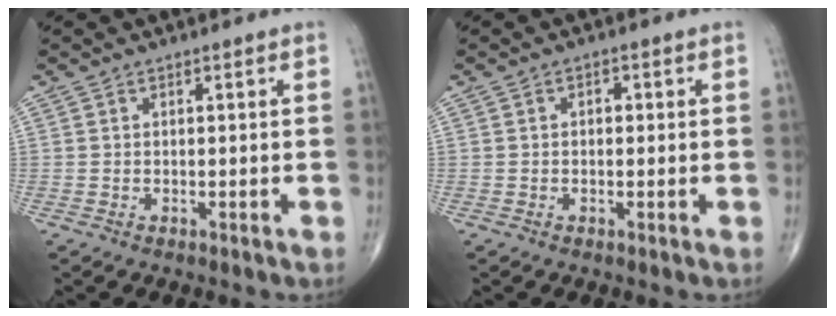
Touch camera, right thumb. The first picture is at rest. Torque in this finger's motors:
{"motor_torque": [-0.22, 0.08, -0.27, -0.24, 0.00]}